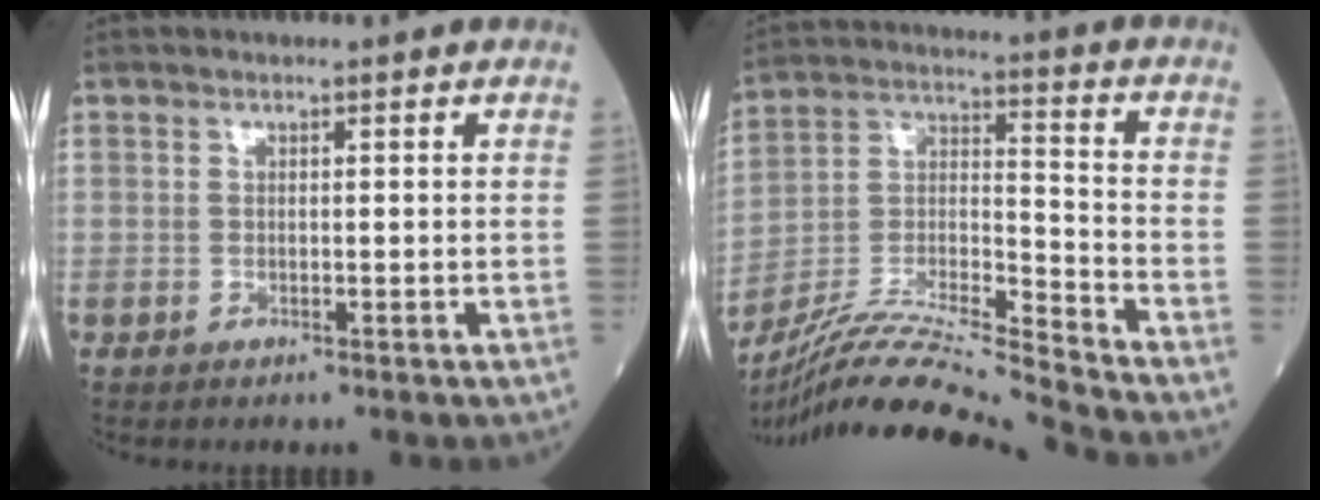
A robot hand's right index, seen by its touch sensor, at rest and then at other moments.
{"total": 16.4, "force": [-15.1, -2.4, 5.8], "torque": [-0.103, 0.006, -0.281]}